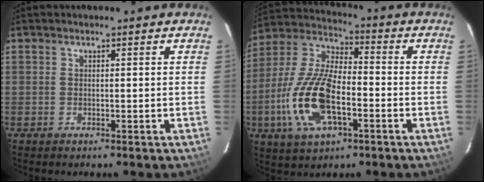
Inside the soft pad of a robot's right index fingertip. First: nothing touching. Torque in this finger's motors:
{"motor_torque": [2.13, -0.01, 0.53, 0.21]}